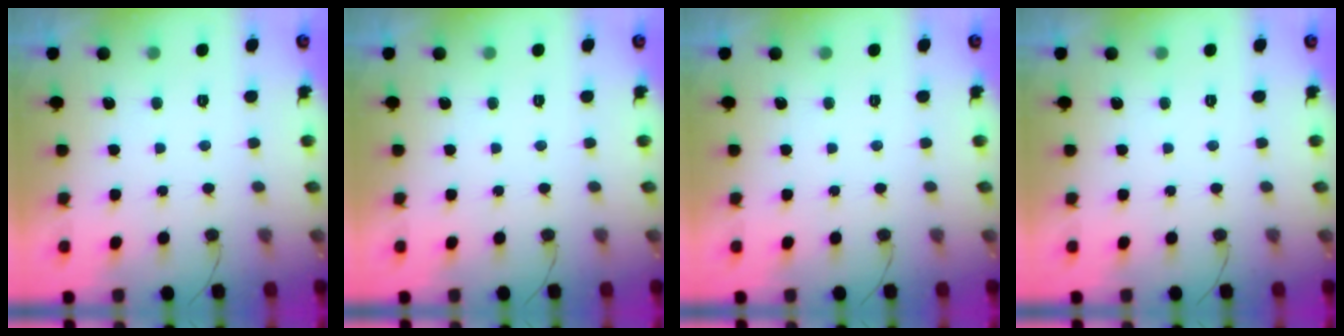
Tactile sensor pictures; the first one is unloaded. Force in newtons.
{"total": 0.0}
{"total": 0.0}
{"total": 0.0}